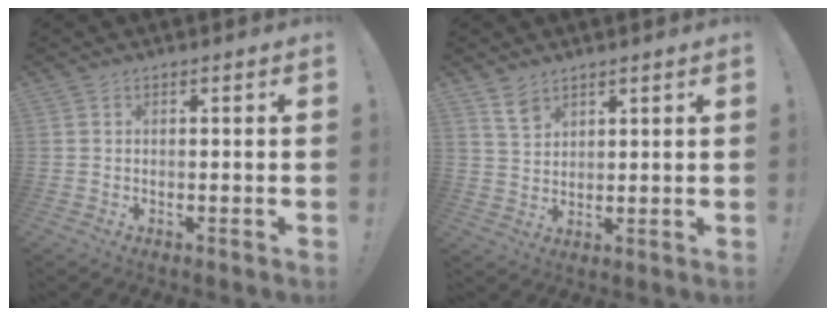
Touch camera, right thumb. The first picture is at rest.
{"total": 5.4, "force": [4.1, 3.1, 1.7], "torque": [-0.027, -0.025, 0.077]}